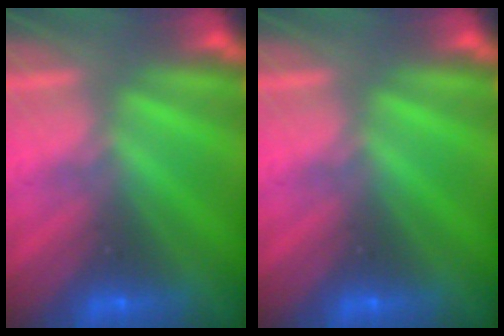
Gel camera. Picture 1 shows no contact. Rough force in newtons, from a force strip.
{"total": 0.0}